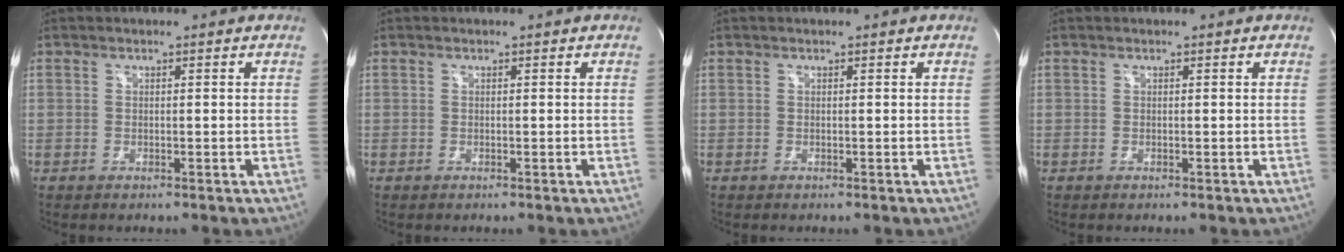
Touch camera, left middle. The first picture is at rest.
{"total": 0.0}
{"total": 0.0}
{"total": 0.0}